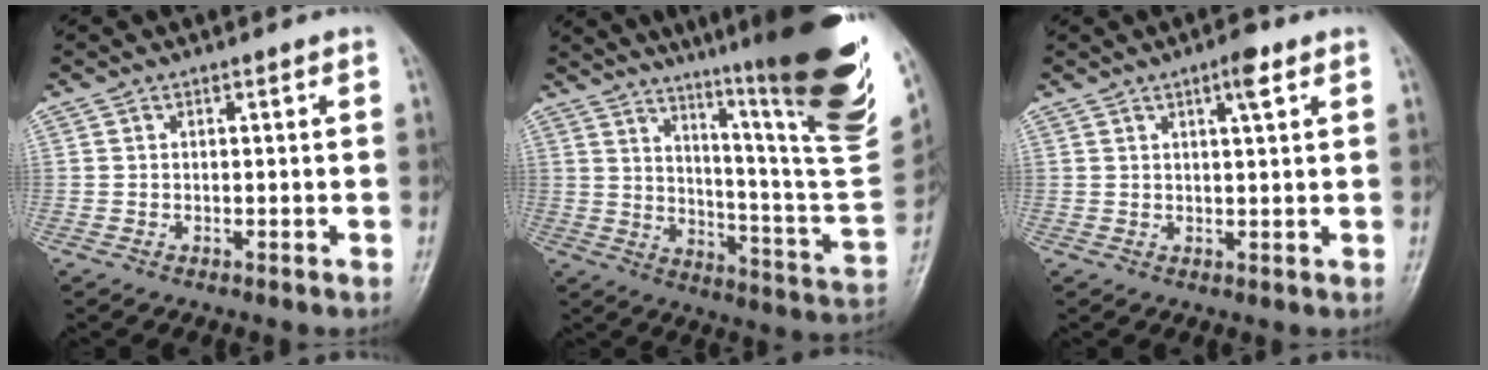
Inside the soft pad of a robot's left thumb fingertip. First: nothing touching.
{"total": 30.7, "force": [19.0, 3.1, 24.0], "torque": [-0.289, -0.108, 0.272]}
{"total": 3.7, "force": [2.0, 0.8, 3.0], "torque": [-0.045, -0.007, 0.030]}